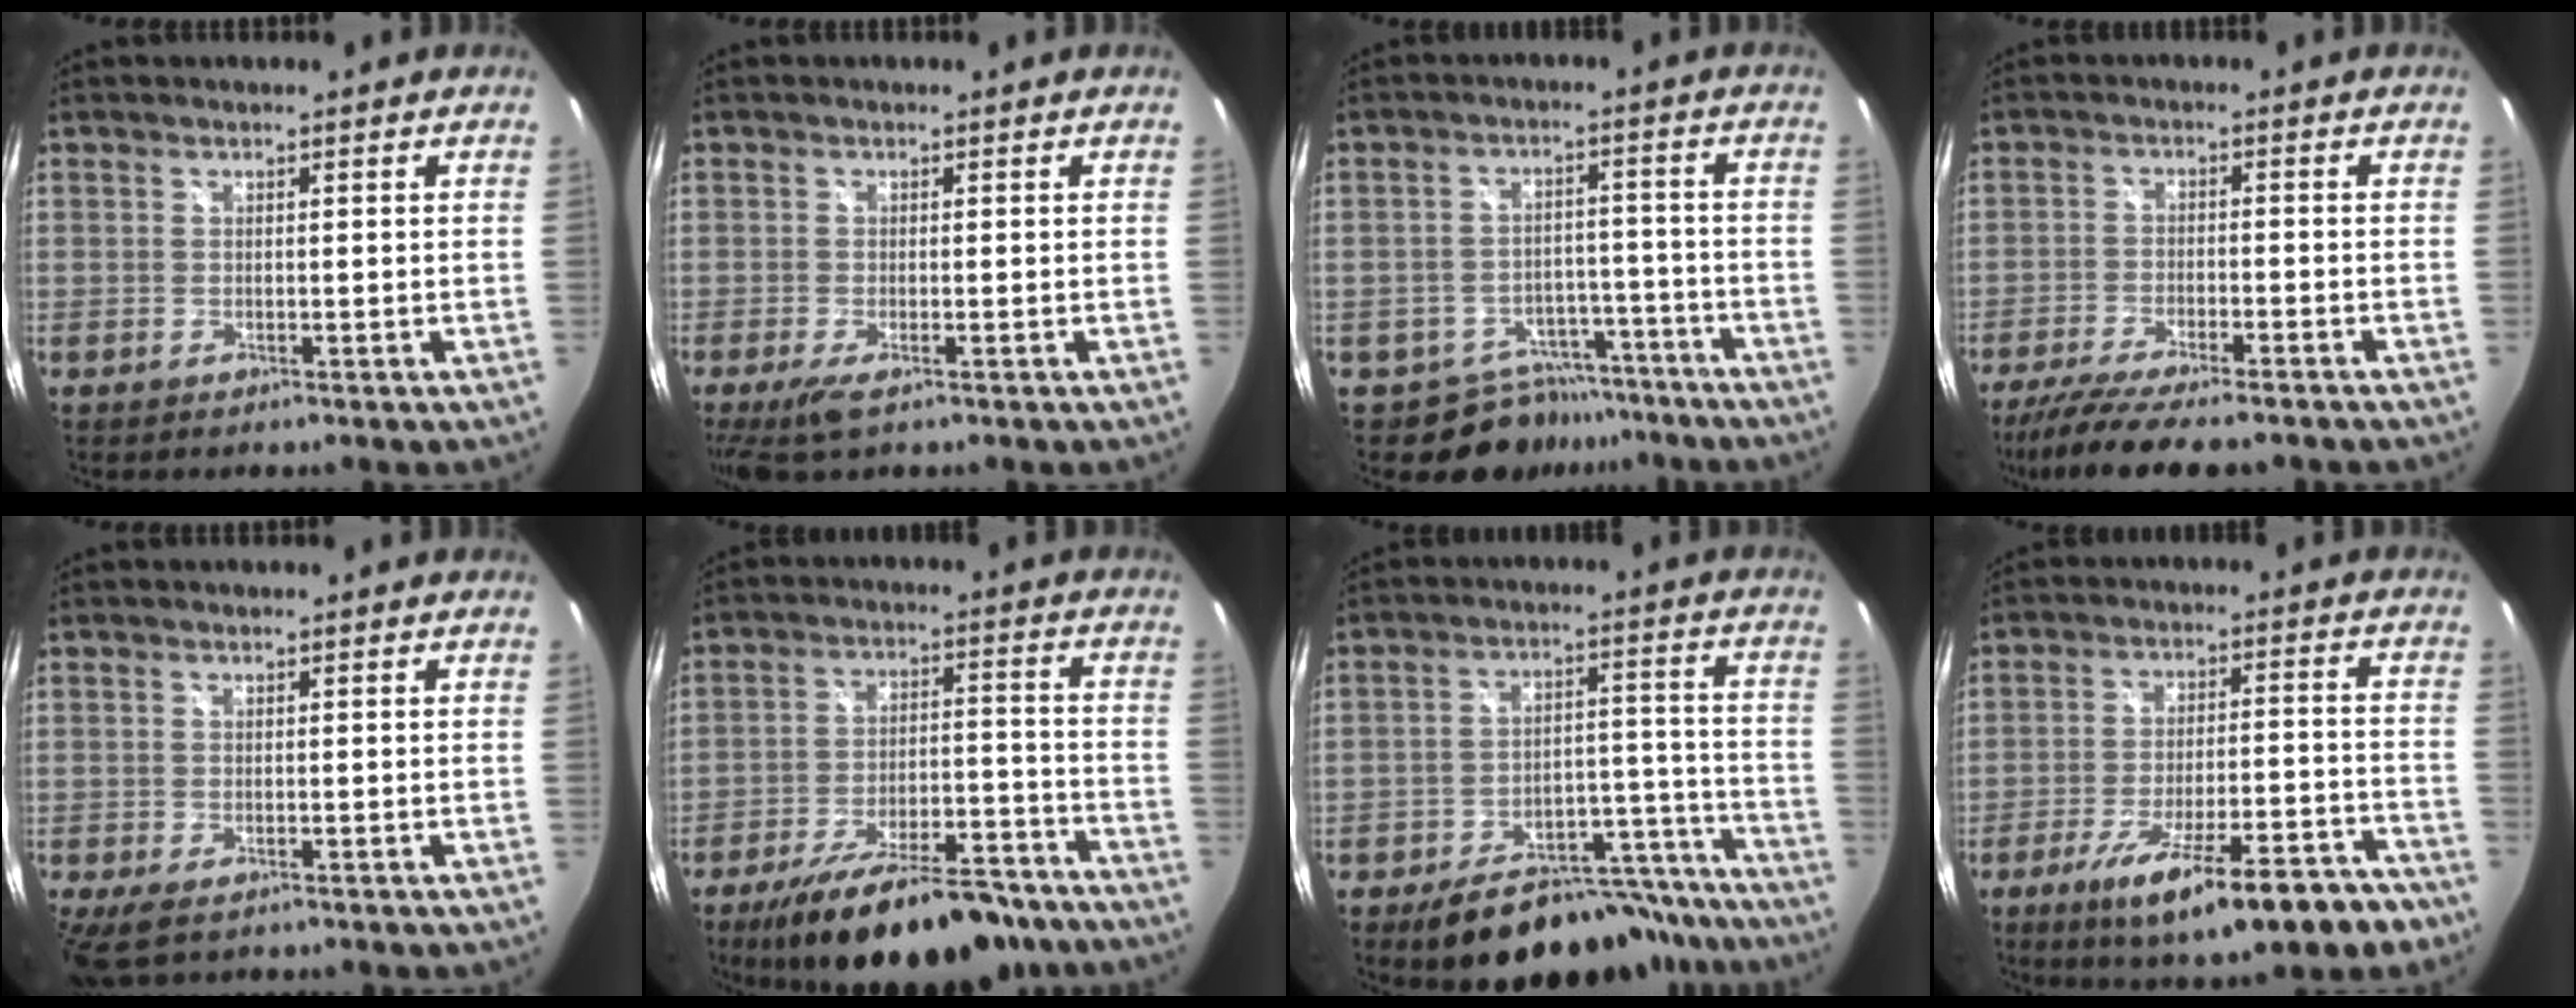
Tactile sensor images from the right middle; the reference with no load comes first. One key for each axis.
{"total": 3.6, "fx": -2.1, "fy": 0.6, "fz": 2.9, "tx": -0.062, "ty": -0.016, "tz": -0.037}
{"total": 9.1, "fx": -7.3, "fy": 5.4, "fz": 1.0, "tx": -0.023, "ty": 0.020, "tz": -0.089}
{"total": 13.5, "fx": -11.4, "fy": 2.1, "fz": 6.9, "tx": -0.146, "ty": -0.041, "tz": -0.184}
{"total": 5.4, "fx": -3.6, "fy": 2.2, "fz": 3.3, "tx": -0.074, "ty": -0.026, "tz": -0.059}
{"total": 22.3, "fx": -17.7, "fy": 6.4, "fz": 12.0, "tx": -0.208, "ty": -0.026, "tz": -0.257}
{"total": 22.3, "fx": -19.2, "fy": 8.3, "fz": 7.6, "tx": -0.114, "ty": 0.045, "tz": -0.239}
{"total": 19.7, "fx": -13.7, "fy": 4.8, "fz": 13.3, "tx": -0.217, "ty": -0.037, "tz": -0.195}